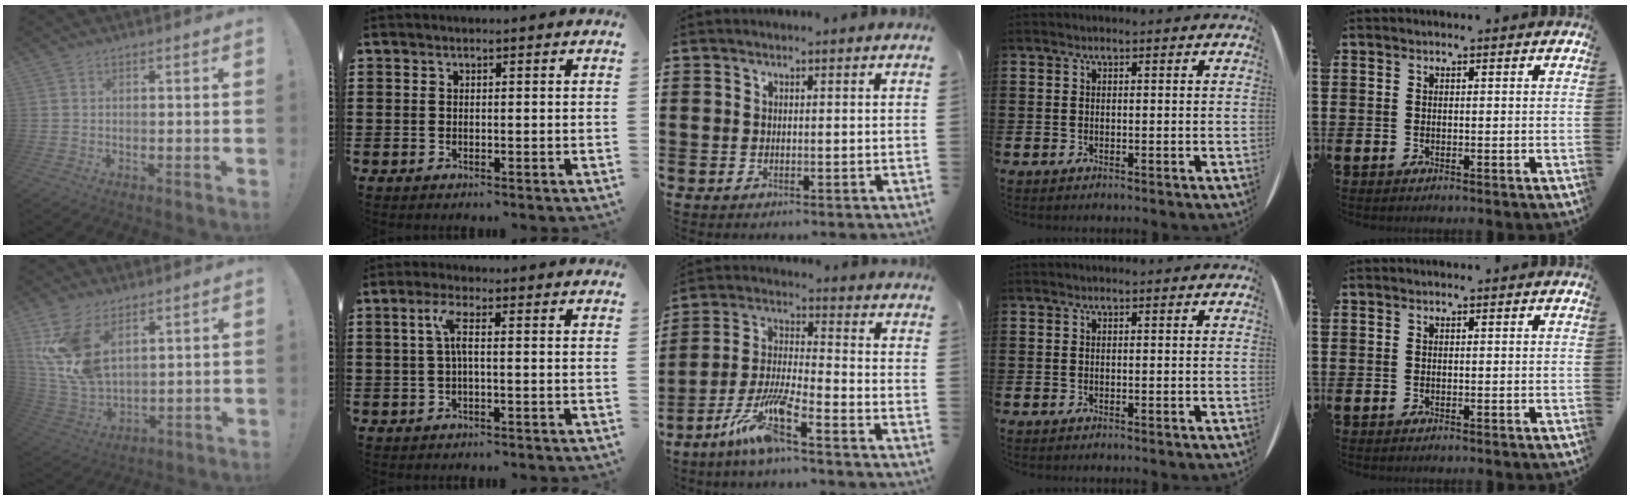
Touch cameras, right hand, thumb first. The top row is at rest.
{"thumb": {"total": 13.7, "force": [6.7, 8.2, 8.7], "torque": [-0.178, -0.043, 0.133]}, "index": {"total": 3.6, "force": [0.1, 0.7, 3.5], "torque": [-0.076, 0.004, -0.004]}, "middle": {"total": 9.0, "force": [-6.4, 0.5, 6.4], "torque": [-0.148, -0.013, -0.127]}}